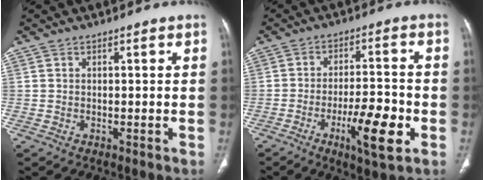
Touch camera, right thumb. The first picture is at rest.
{"total": 11.0, "force": [-4.2, 2.9, 9.8], "torque": [-0.157, 0.013, -0.066]}